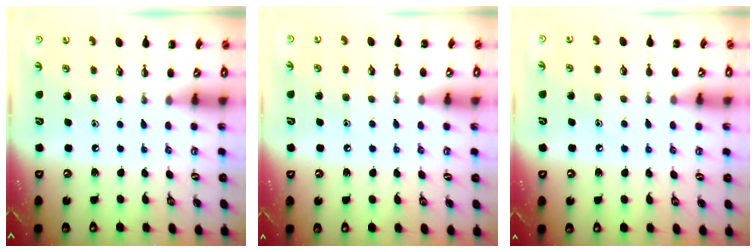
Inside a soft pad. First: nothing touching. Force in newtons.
{"total": 4.8, "press": 4.6, "slide": 1.4}
{"total": 6.9, "press": 6.6, "slide": 1.9}